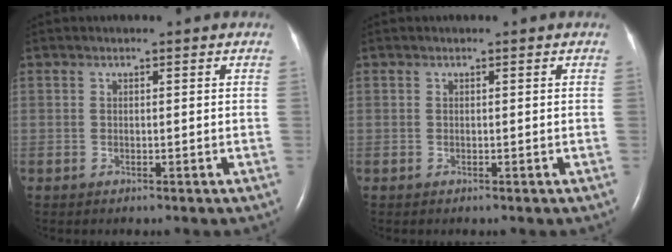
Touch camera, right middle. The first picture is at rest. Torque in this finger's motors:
{"motor_torque": [0.00, 0.00, 0.00, 0.00]}